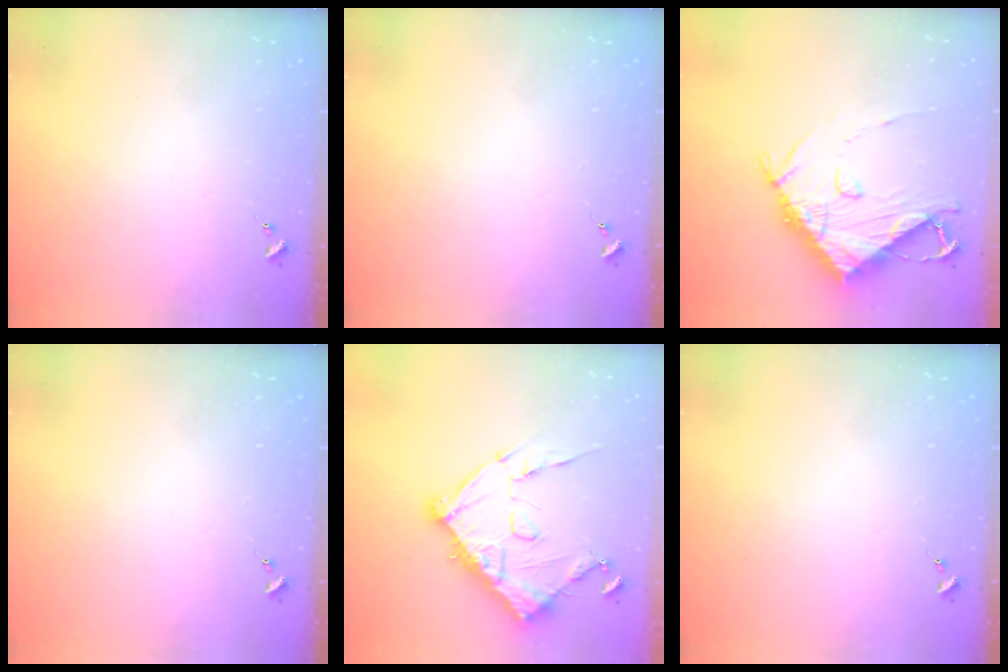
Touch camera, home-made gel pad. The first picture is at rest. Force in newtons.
{"total": 0.0}
{"total": 14.2, "press": 14.1, "slide": 1.7}
{"total": 0.0}
{"total": 15.0, "press": 14.9, "slide": 1.5}
{"total": 0.0}